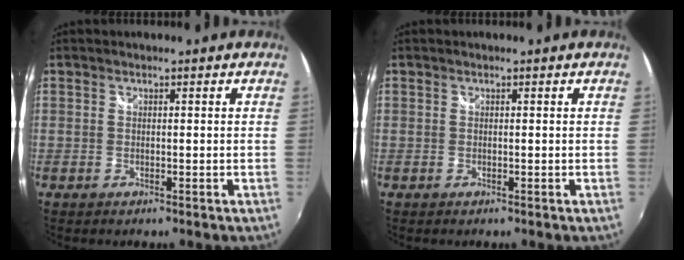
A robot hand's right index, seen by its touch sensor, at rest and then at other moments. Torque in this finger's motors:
{"motor_torque": [0.17, 0.15, -0.01, 0.00]}